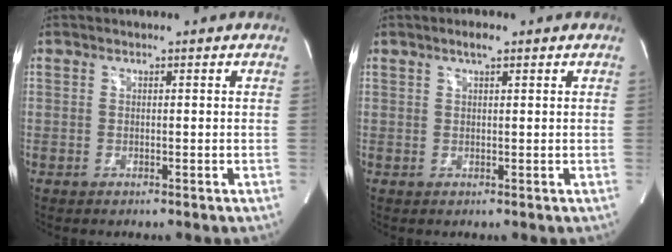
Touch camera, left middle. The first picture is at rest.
{"total": 1.8, "force": [1.2, 0.3, 1.3], "torque": [-0.029, 0.003, 0.021]}